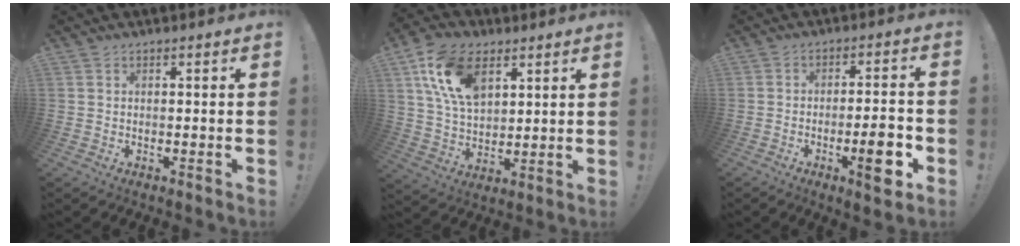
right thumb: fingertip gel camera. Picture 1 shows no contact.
{"total": 16.8, "force": [7.6, 10.6, 10.6], "torque": [-0.204, -0.017, 0.146]}
{"total": 9.8, "force": [-4.0, 2.2, 8.7], "torque": [-0.110, 0.012, -0.066]}